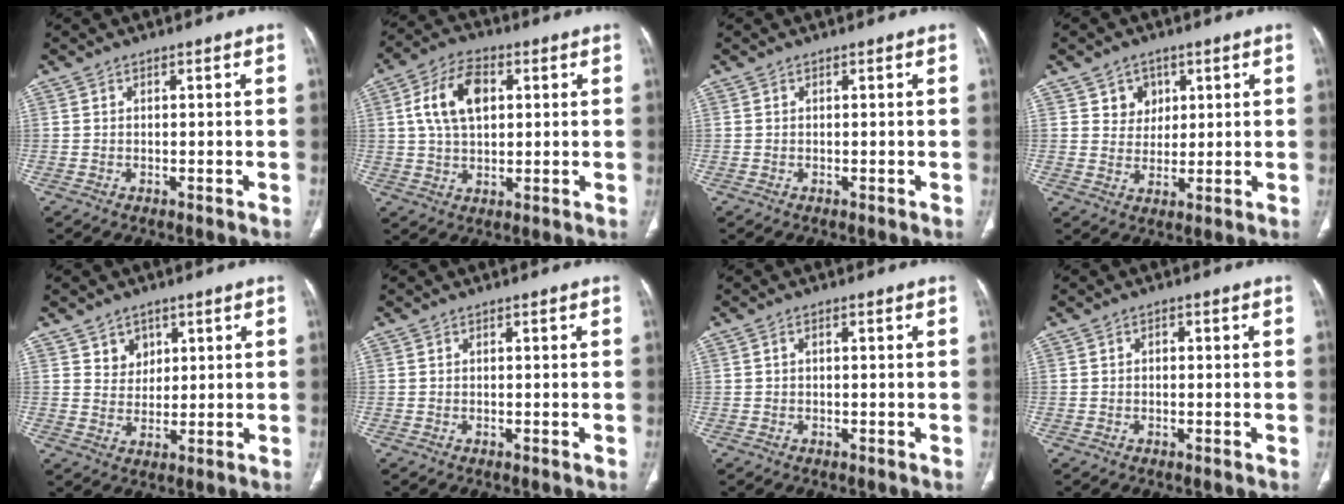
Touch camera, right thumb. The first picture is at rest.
{"total": 10.9, "force": [2.6, 6.6, 8.4], "torque": [-0.147, 0.009, 0.044]}
{"total": 0.0}
{"total": 4.9, "force": [2.2, 4.2, 1.2], "torque": [0.008, -0.010, 0.039]}
{"total": 4.2, "force": [2.3, 3.3, 1.0], "torque": [0.005, -0.018, 0.046]}
{"total": 0.0}
{"total": 0.8, "force": [0.1, 0.4, 0.7], "torque": [-0.014, 0.002, 0.000]}
{"total": 0.9, "force": [0.1, 0.6, 0.7], "torque": [-0.010, 0.004, 0.000]}